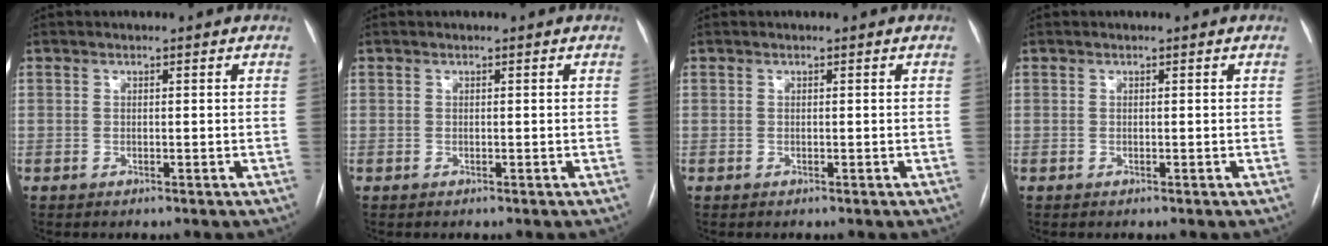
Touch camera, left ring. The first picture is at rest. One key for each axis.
{"total": 0.0}
{"total": 0.0}
{"total": 0.0}